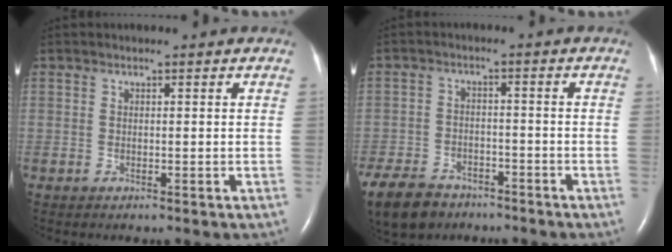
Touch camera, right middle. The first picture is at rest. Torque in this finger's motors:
{"motor_torque": [1.12, -0.97, 0.18, 0.05]}